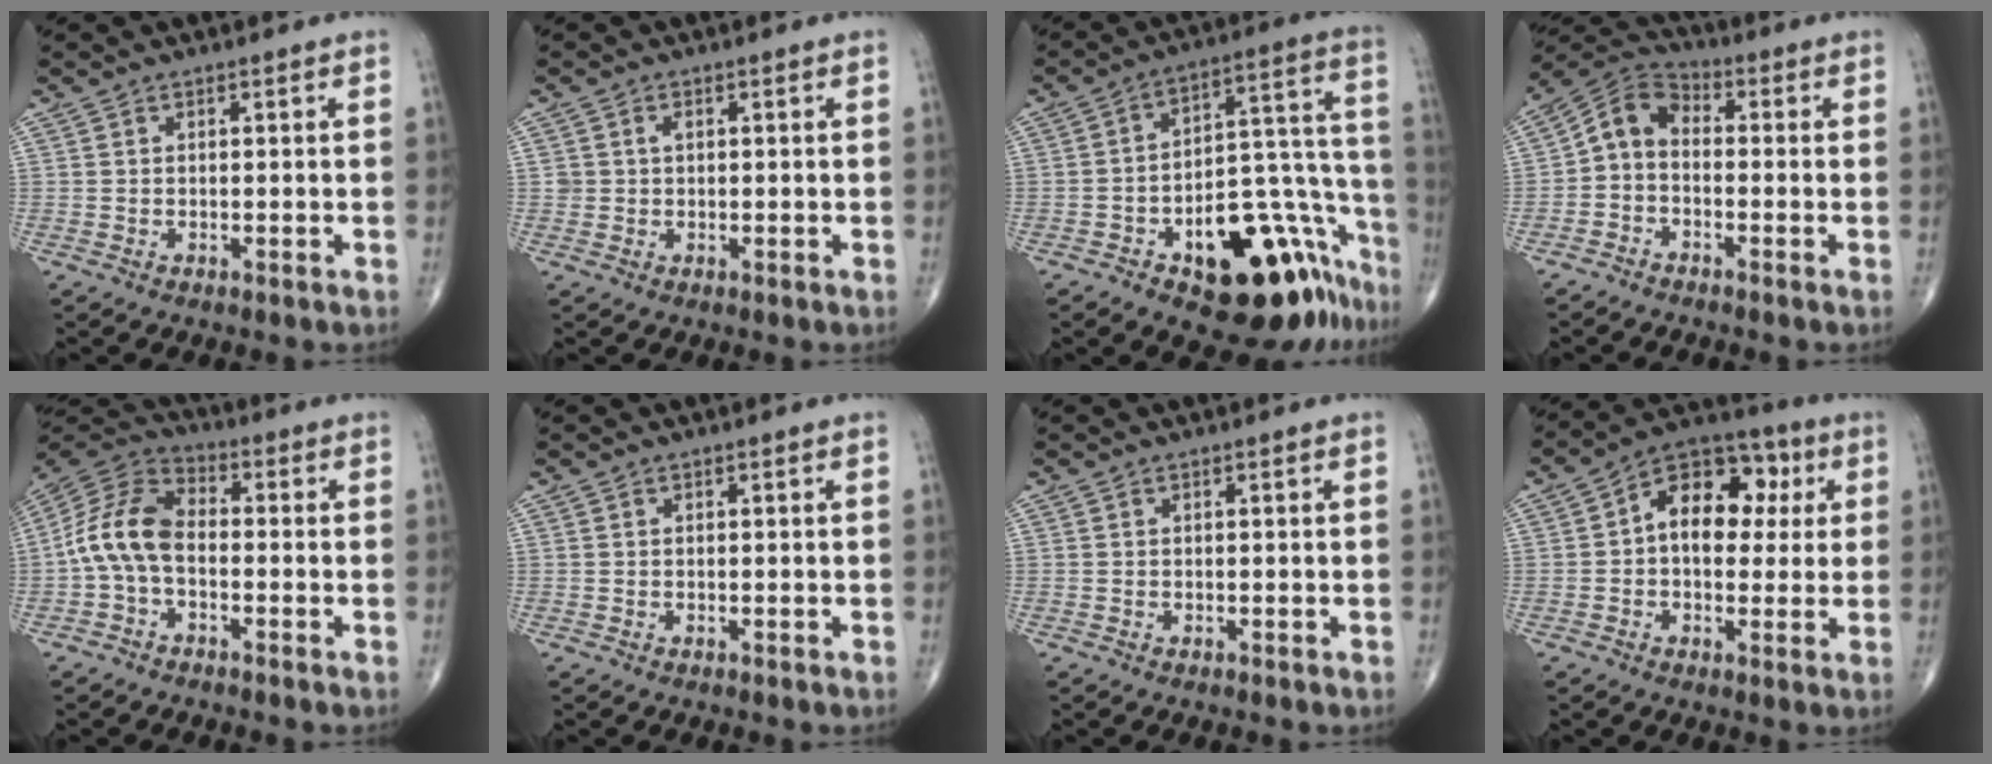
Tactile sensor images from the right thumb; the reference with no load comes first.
{"total": 1.5, "force": [0.4, 1.2, 0.8], "torque": [-0.009, 0.000, 0.007]}
{"total": 24.0, "force": [-12.9, 10.9, 17.1], "torque": [-0.133, 0.118, -0.176]}
{"total": 6.9, "force": [-1.2, 4.8, 4.8], "torque": [-0.077, 0.032, -0.043]}
{"total": 10.9, "force": [-1.6, 6.7, 8.5], "torque": [-0.166, 0.034, -0.045]}
{"total": 0.0}
{"total": 0.0}
{"total": 12.8, "force": [1.8, 8.6, 9.3], "torque": [-0.099, 0.026, 0.015]}